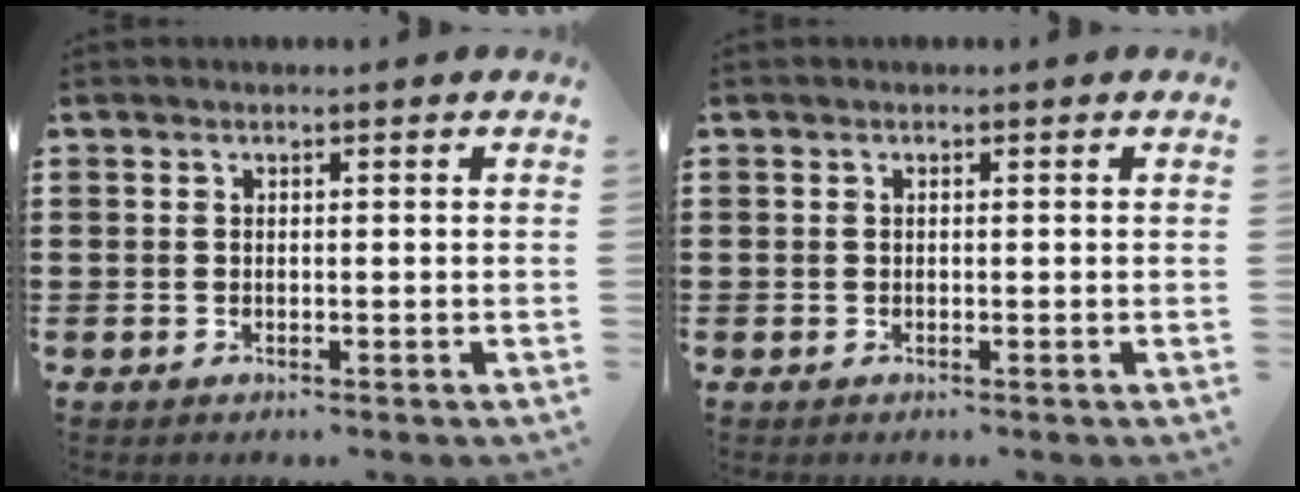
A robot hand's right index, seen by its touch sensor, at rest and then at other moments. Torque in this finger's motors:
{"motor_torque": [-0.23, -0.14, 0.01, -0.01]}